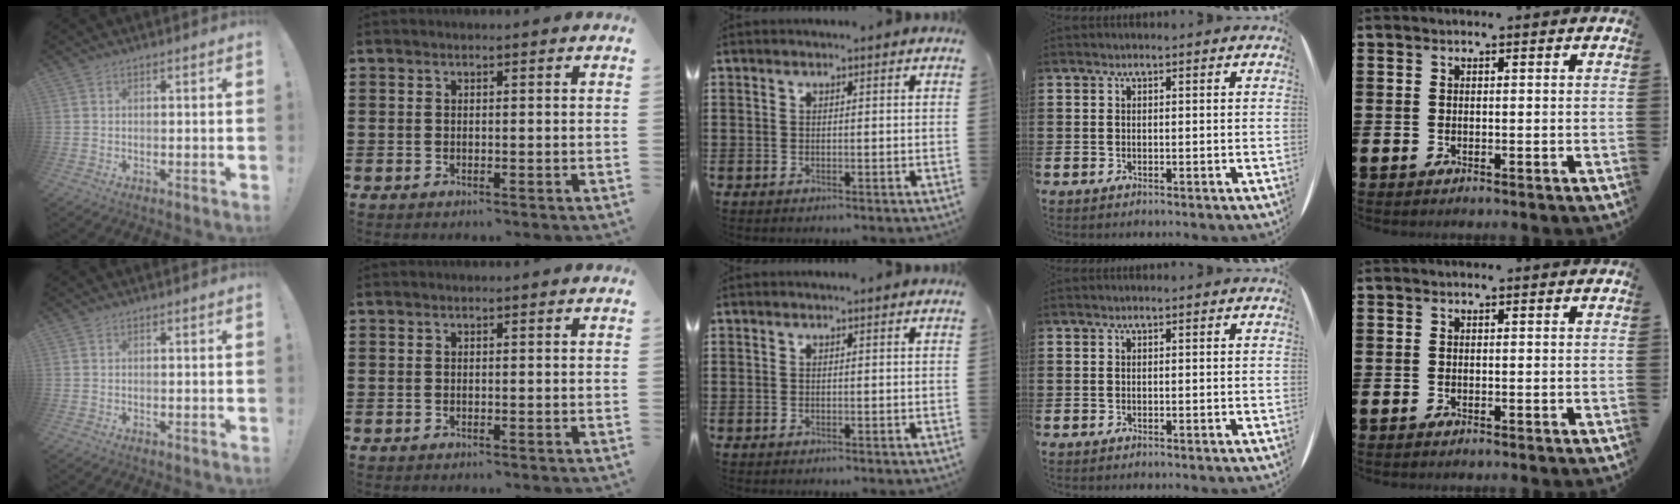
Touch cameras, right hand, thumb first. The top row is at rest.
{}